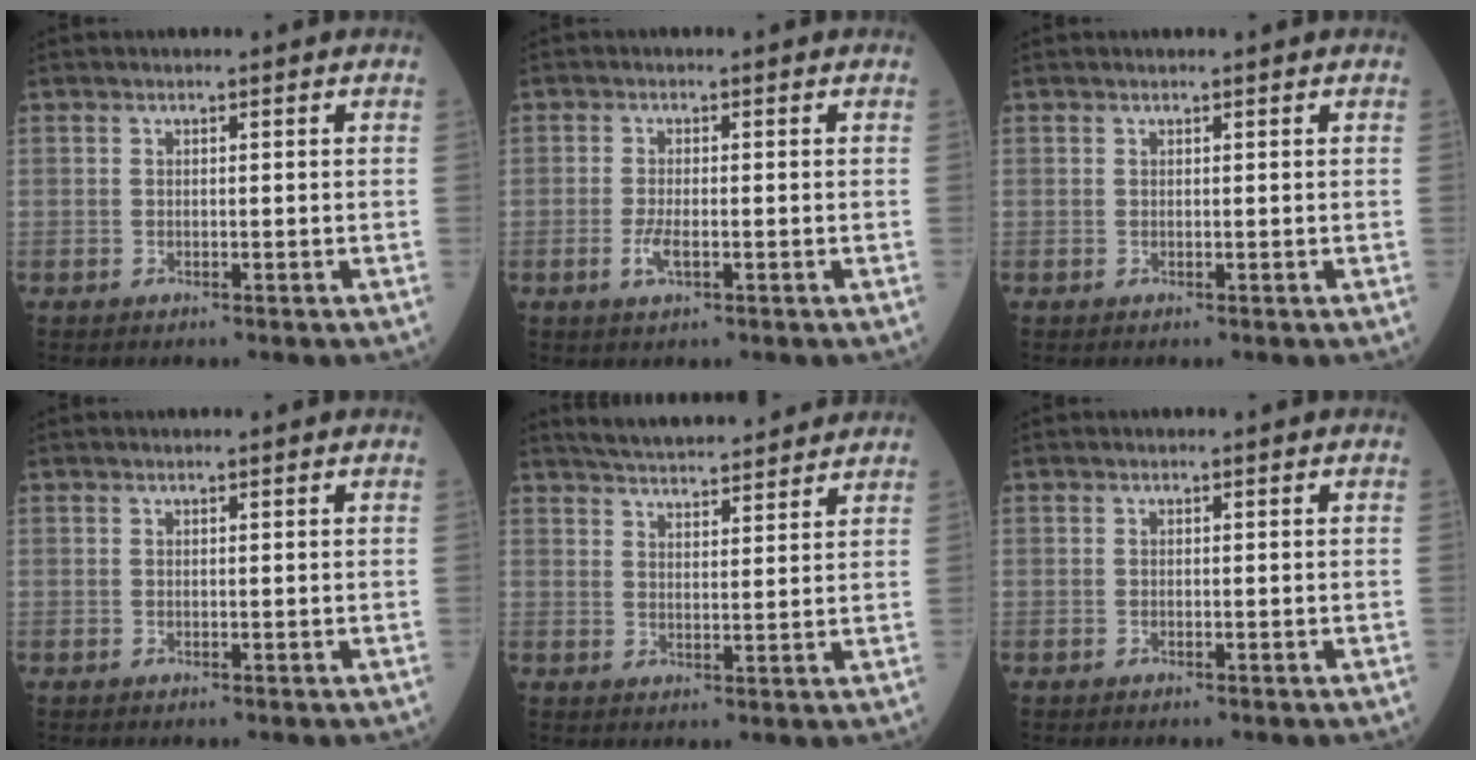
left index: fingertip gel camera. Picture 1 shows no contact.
{"total": 2.5, "force": [-0.8, 0.7, 2.2], "torque": [-0.054, -0.005, -0.015]}
{"total": 0.7, "force": [0.7, 0.0, 0.2], "torque": [-0.004, 0.003, 0.011]}
{"total": 0.7, "force": [0.7, 0.0, 0.3], "torque": [-0.005, 0.005, 0.012]}
{"total": 13.4, "force": [12.4, 1.8, 4.6], "torque": [-0.073, 0.020, 0.178]}
{"total": 0.0}